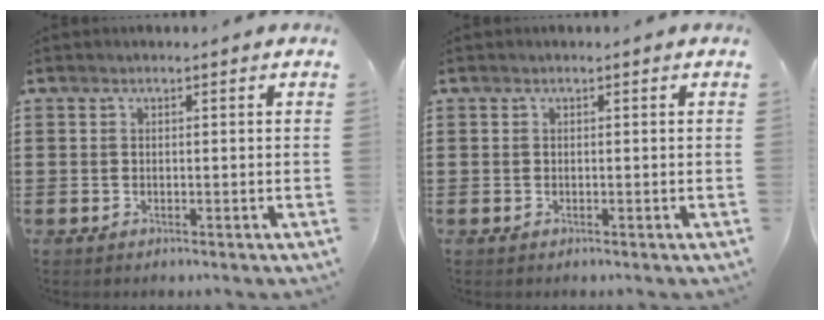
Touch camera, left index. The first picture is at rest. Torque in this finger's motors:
{"motor_torque": [-0.04, -0.02, 0.00, 0.00]}